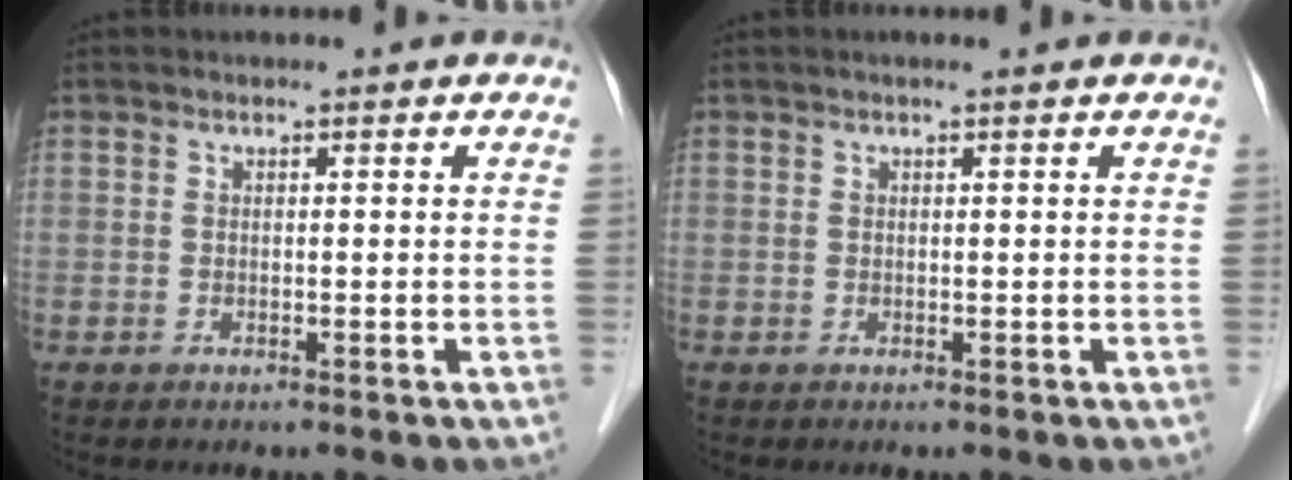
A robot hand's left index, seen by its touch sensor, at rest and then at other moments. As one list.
[{"total": 1.5, "force": [1.2, 0.0, 0.9], "torque": [-0.011, 0.014, 0.019]}]